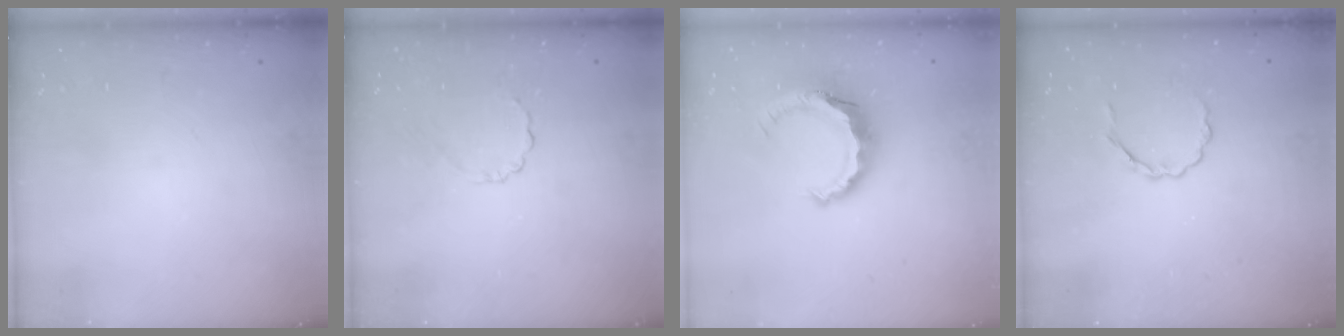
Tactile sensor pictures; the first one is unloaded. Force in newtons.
{"total": 3.0, "press": 2.8, "slide": 1.0}
{"total": 8.5, "press": 8.4, "slide": 1.0}
{"total": 3.5, "press": 3.4, "slide": 1.1}